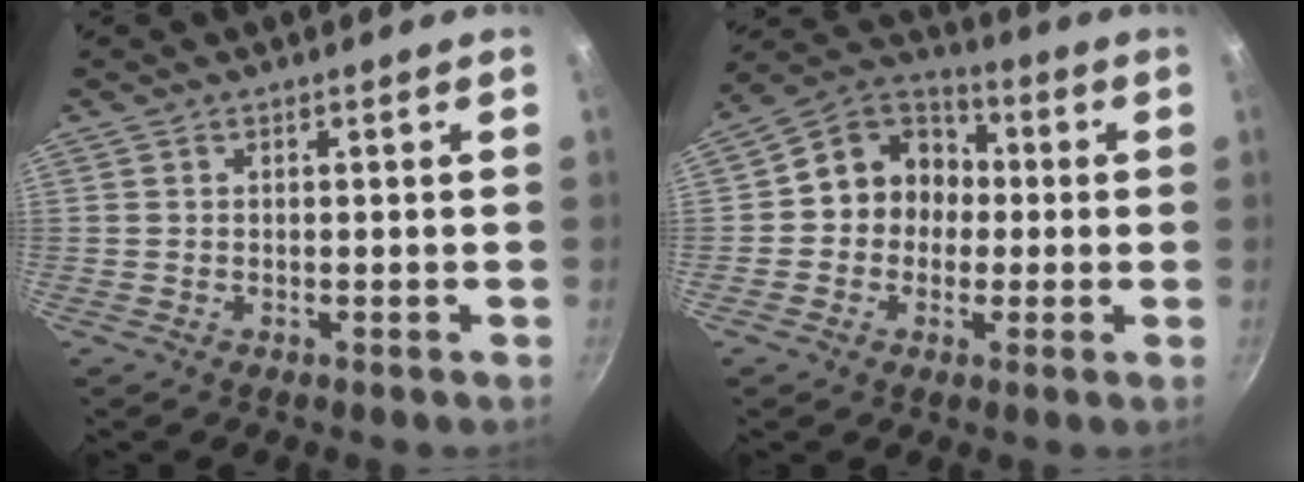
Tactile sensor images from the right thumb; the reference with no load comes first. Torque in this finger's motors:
{"motor_torque": [-0.58, 0.73, 0.35, -0.18, 0.05]}